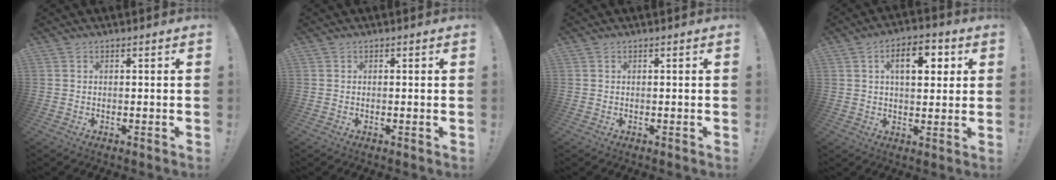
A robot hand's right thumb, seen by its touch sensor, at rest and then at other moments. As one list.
[{"total": 0.0}, {"total": 0.0}, {"total": 10.1, "force": [3.2, 5.3, 8.0], "torque": [-0.114, 0.003, 0.048]}]